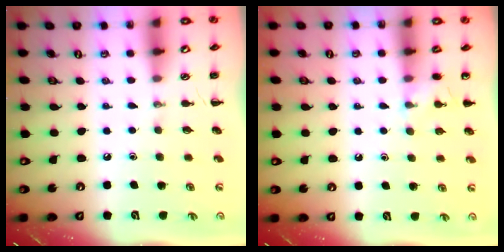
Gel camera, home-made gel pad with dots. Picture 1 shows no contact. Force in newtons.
{"total": 5.1, "press": 4.9, "slide": 1.4}